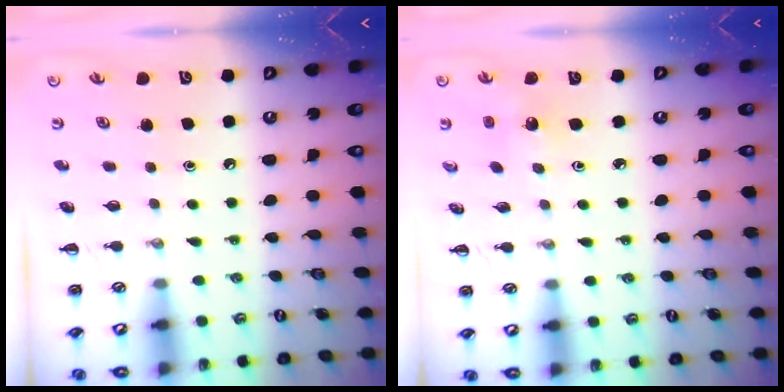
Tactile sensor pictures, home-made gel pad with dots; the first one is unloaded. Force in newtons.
{"total": 1.5, "press": 1.4, "slide": 0.5}